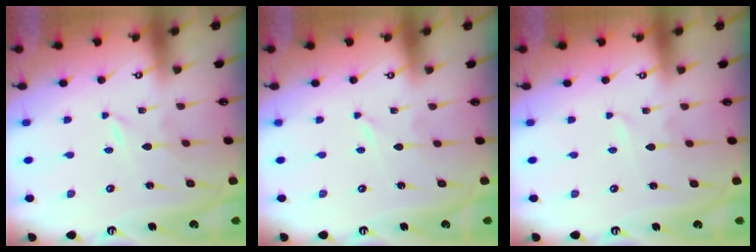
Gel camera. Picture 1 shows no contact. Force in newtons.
{"total": 0.0}
{"total": 1.0, "press": 1.0, "slide": 0.0}